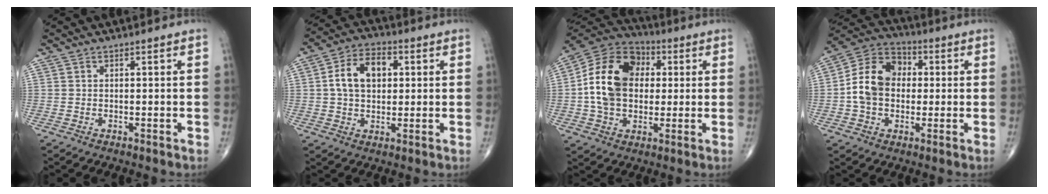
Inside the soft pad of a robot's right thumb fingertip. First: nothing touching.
{"total": 10.2, "force": [1.7, 6.8, 7.4], "torque": [-0.115, 0.014, 0.025]}
{"total": 17.2, "force": [1.4, 12.5, 11.7], "torque": [-0.190, 0.024, 0.017]}
{"total": 12.6, "force": [0.2, 9.6, 8.1], "torque": [-0.131, 0.033, -0.007]}